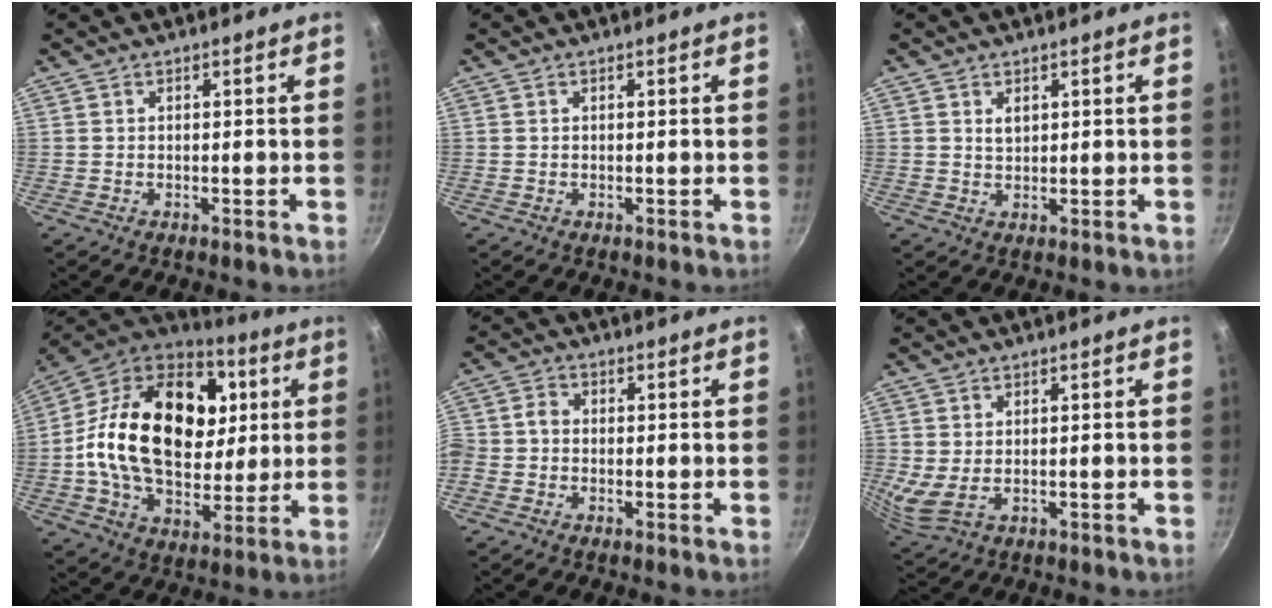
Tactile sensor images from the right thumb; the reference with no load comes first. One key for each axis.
{"total": 0.0}
{"total": 2.0, "fx": 0.9, "fy": 1.3, "fz": 1.2, "tx": -0.017, "ty": -0.004, "tz": 0.017}
{"total": 29.2, "fx": 4.6, "fy": 19.8, "fz": 21.0, "tx": -0.341, "ty": 0.013, "tz": 0.069}
{"total": 3.5, "fx": -1.2, "fy": 2.7, "fz": 1.8, "tx": -0.043, "ty": 0.016, "tz": -0.037}
{"total": 5.2, "fx": 0.2, "fy": 2.7, "fz": 4.4, "tx": -0.091, "ty": -0.011, "tz": 0.015}